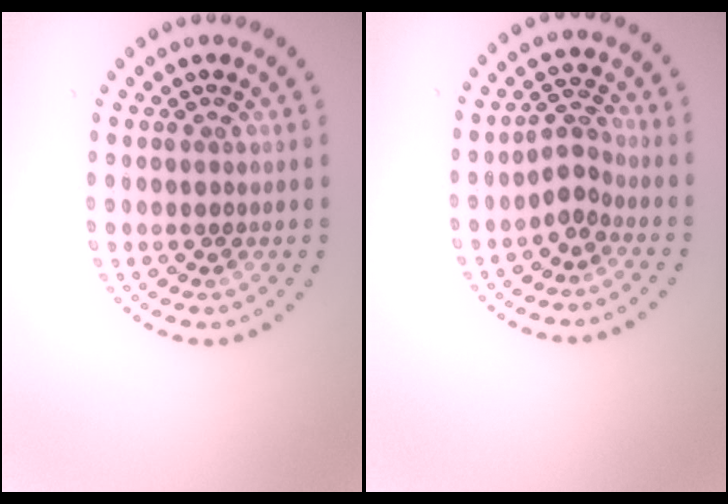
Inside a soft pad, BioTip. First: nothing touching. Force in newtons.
{"total": 2.0, "press": 1.5, "slide": 1.3}